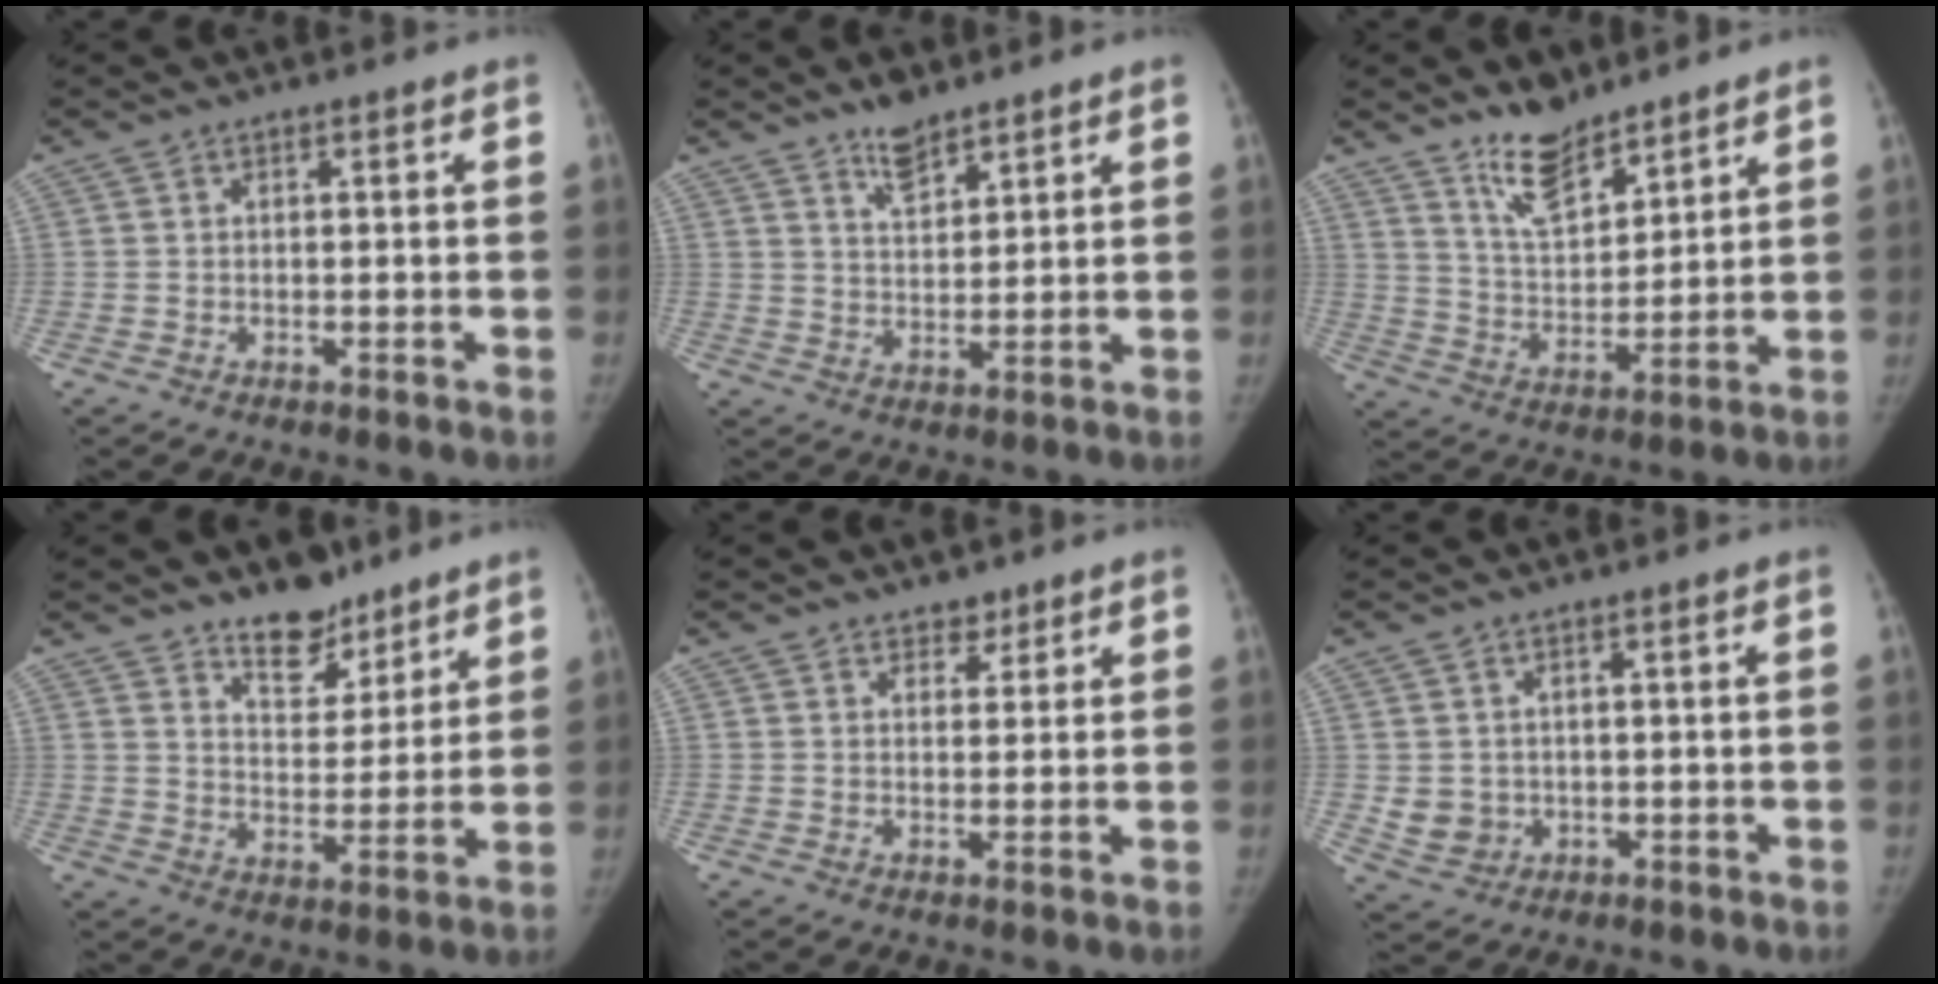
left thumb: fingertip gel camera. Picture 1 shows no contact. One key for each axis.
{"total": 5.5, "fx": 4.4, "fy": 2.1, "fz": 2.5, "tx": -0.027, "ty": -0.035, "tz": 0.079}
{"total": 9.8, "fx": 7.7, "fy": 3.8, "fz": 4.7, "tx": -0.060, "ty": -0.066, "tz": 0.150}
{"total": 9.6, "fx": 7.6, "fy": 4.8, "fz": 3.5, "tx": -0.024, "ty": -0.056, "tz": 0.128}
{"total": 2.5, "fx": 2.0, "fy": 1.5, "fz": 0.5, "tx": 0.013, "ty": -0.012, "tz": 0.025}
{"total": 4.2, "fx": 0.2, "fy": 3.8, "fz": 1.6, "tx": -0.018, "ty": -0.004, "tz": 0.017}